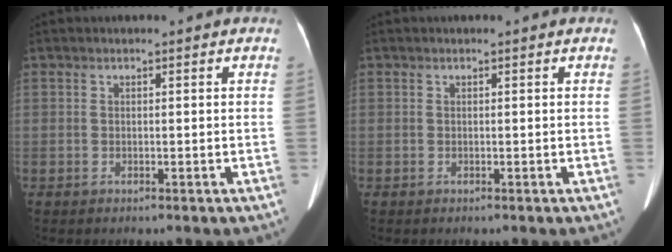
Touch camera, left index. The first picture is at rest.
{"total": 0.0}